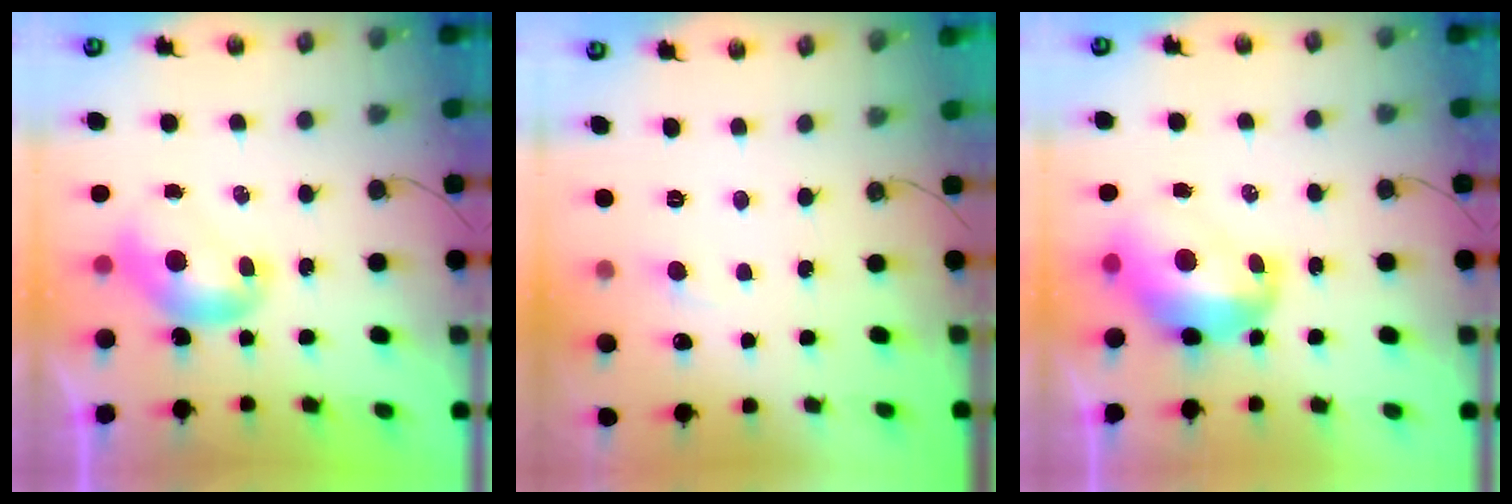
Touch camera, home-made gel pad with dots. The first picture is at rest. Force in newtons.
{"total": 0.8, "press": 0.4, "slide": 0.7}
{"total": 4.9, "press": 4.8, "slide": 1.0}